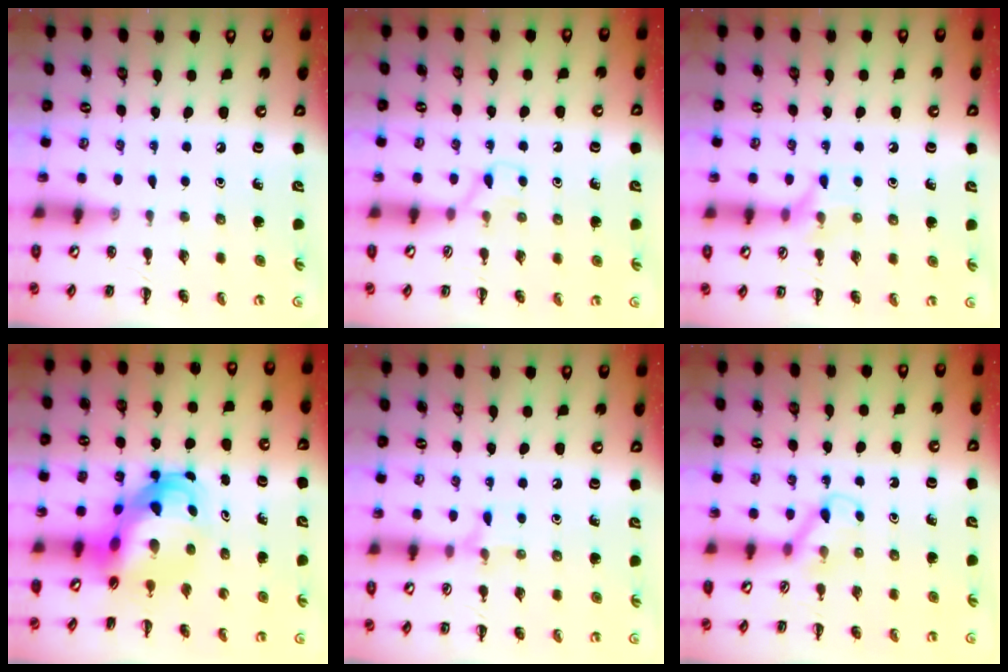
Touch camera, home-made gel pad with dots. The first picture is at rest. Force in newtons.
{"total": 3.3, "press": 3.0, "slide": 1.3}
{"total": 6.7, "press": 6.7, "slide": 0.8}
{"total": 6.1, "press": 5.8, "slide": 1.8}
{"total": 6.2, "press": 6.0, "slide": 1.2}
{"total": 2.9, "press": 2.7, "slide": 1.1}